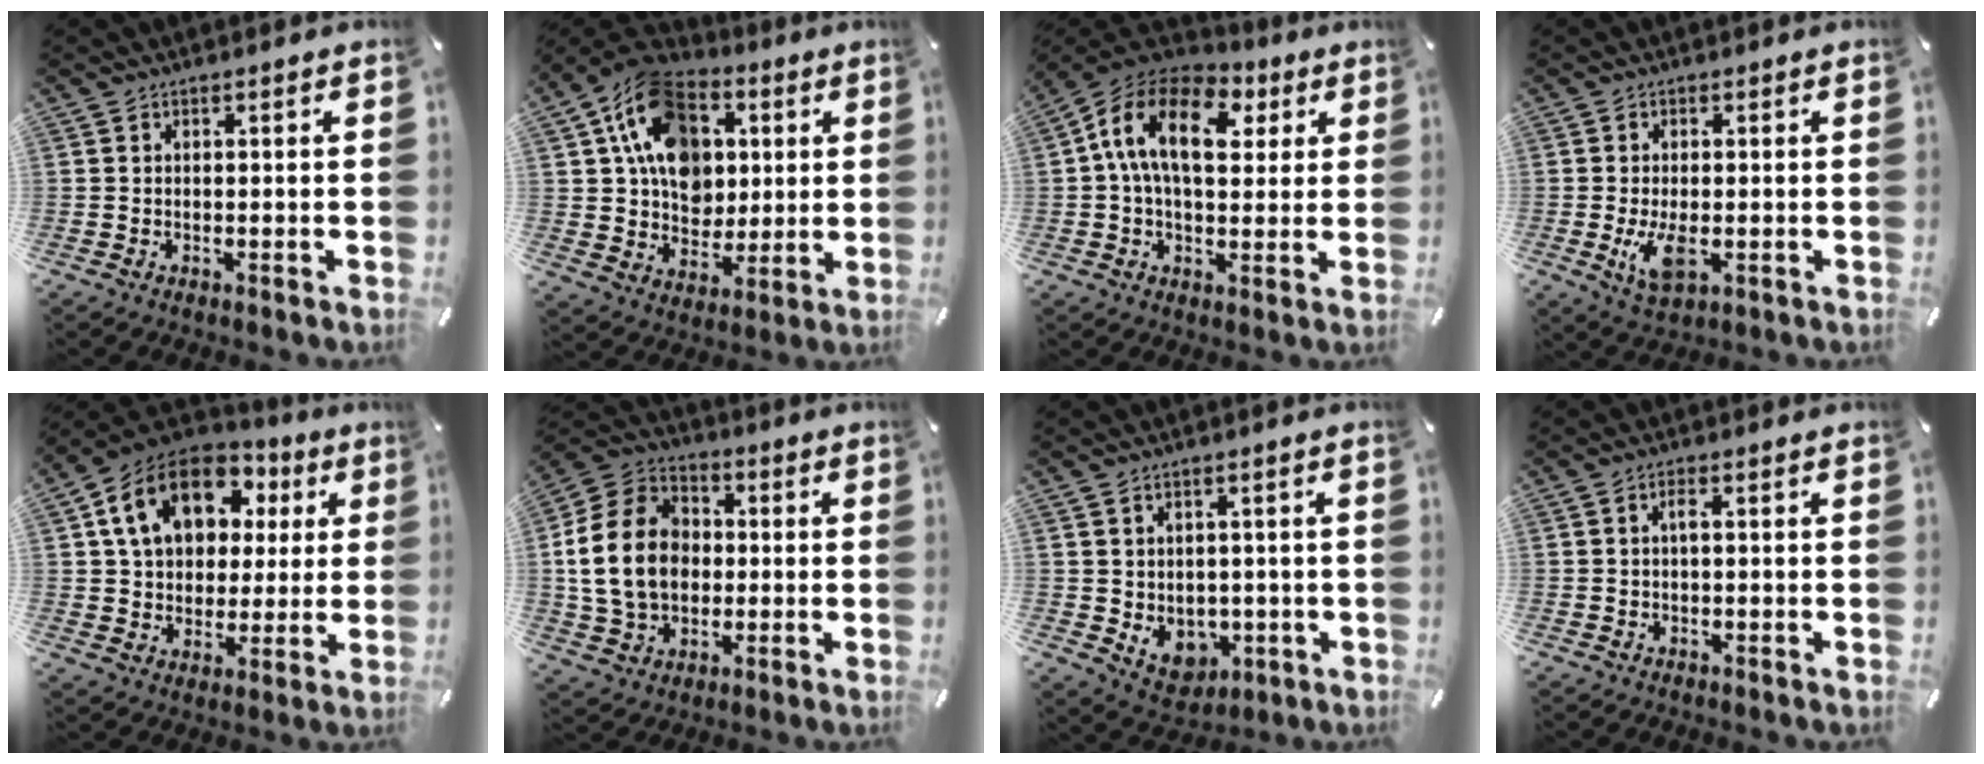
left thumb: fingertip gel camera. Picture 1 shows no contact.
{"total": 17.3, "force": [4.9, 14.1, 8.8], "torque": [-0.155, -0.012, 0.094]}
{"total": 15.6, "force": [3.6, 9.9, 11.5], "torque": [-0.220, 0.004, 0.063]}
{"total": 6.3, "force": [-1.0, 3.1, 5.4], "torque": [-0.115, -0.012, -0.019]}
{"total": 16.2, "force": [6.0, 12.4, 8.5], "torque": [-0.165, -0.002, 0.114]}
{"total": 16.9, "force": [-0.2, 13.6, 10.1], "torque": [-0.236, 0.013, -0.007]}
{"total": 6.0, "force": [-0.1, 5.5, 2.4], "torque": [-0.031, -0.003, 0.003]}
{"total": 1.6, "force": [0.0, 0.4, 1.6], "torque": [-0.033, 0.002, -0.002]}